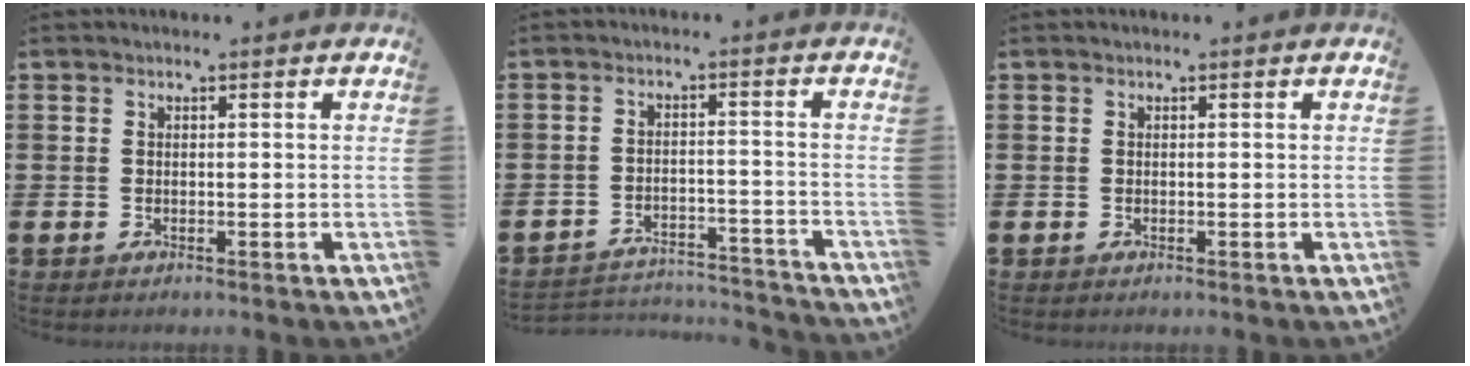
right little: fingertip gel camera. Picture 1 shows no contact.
{"total": 3.4, "force": [-3.3, 0.4, 0.2], "torque": [-0.008, 0.006, -0.072]}
{"total": 0.0}